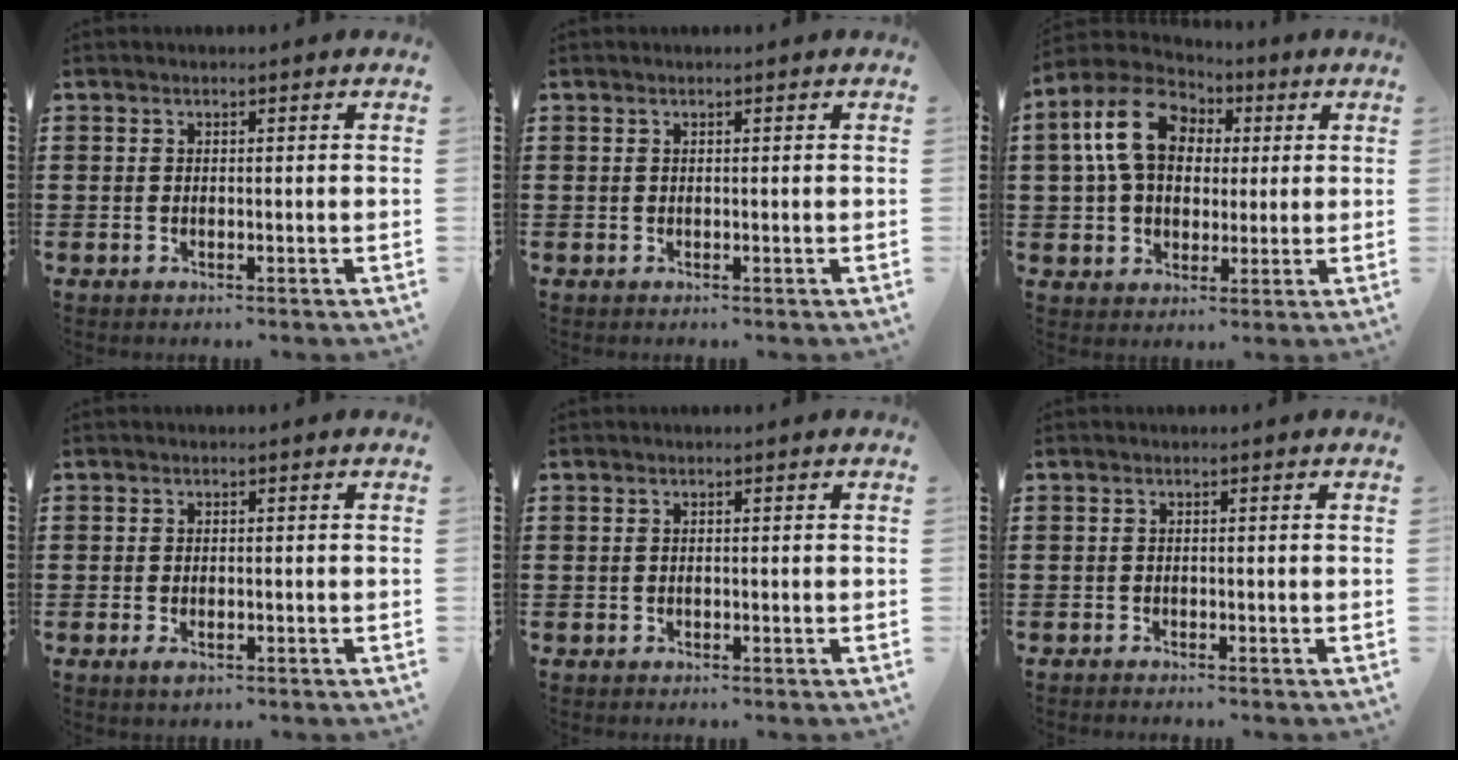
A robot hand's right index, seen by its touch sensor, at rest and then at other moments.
{"total": 0.0}
{"total": 11.4, "force": [2.8, 8.5, 7.1], "torque": [-0.177, 0.017, 0.047]}
{"total": 1.4, "force": [-0.5, 0.7, 1.2], "torque": [-0.023, -0.001, -0.009]}
{"total": 0.0}
{"total": 0.7, "force": [-0.7, 0.0, 0.0], "torque": [0.000, -0.002, -0.014]}